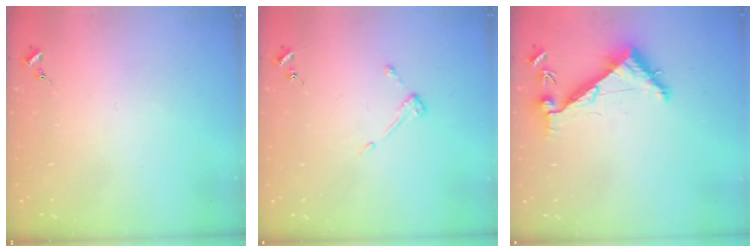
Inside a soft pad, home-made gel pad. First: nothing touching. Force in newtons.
{"total": 4.7, "press": 4.7, "slide": 0.6}
{"total": 6.4, "press": 6.4, "slide": 0.7}